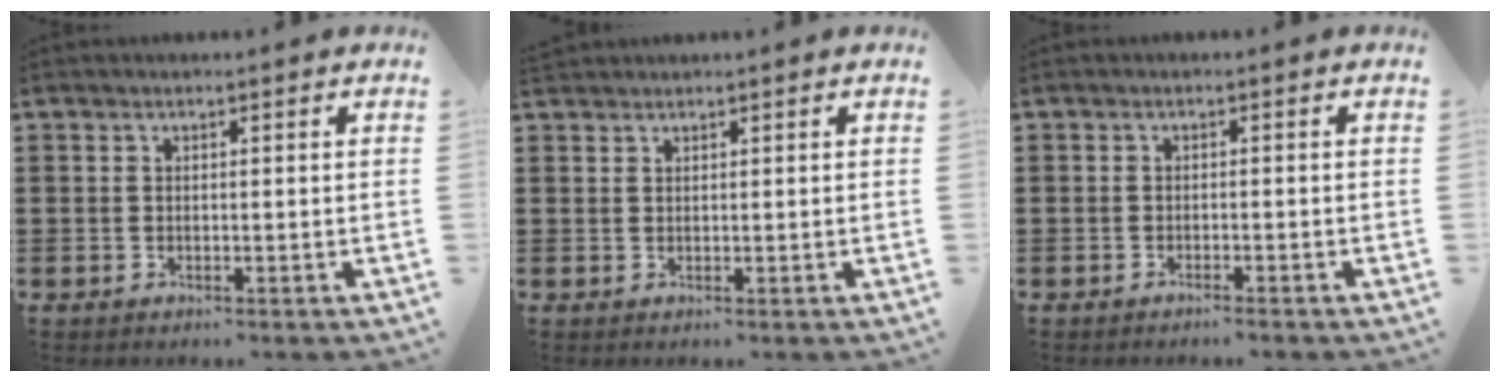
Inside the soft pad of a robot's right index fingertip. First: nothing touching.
{"total": 0.9, "force": [0.8, 0.2, -0.1], "torque": [-0.001, 0.000, 0.017]}
{"total": 0.9, "force": [-0.8, -0.2, 0.3], "torque": [-0.007, -0.003, -0.016]}